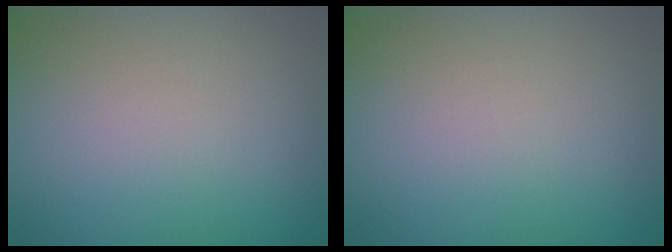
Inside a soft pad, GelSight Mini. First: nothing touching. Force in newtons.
{"total": 0.0}